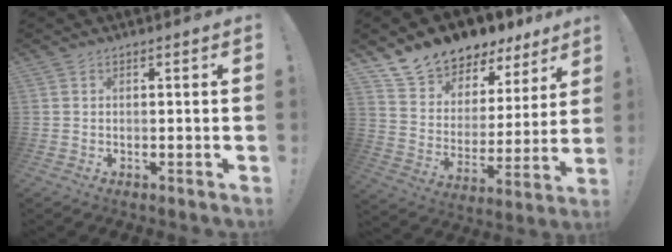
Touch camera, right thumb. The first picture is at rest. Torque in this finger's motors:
{"motor_torque": [0.31, 0.66, 0.65, 0.55, 0.05]}